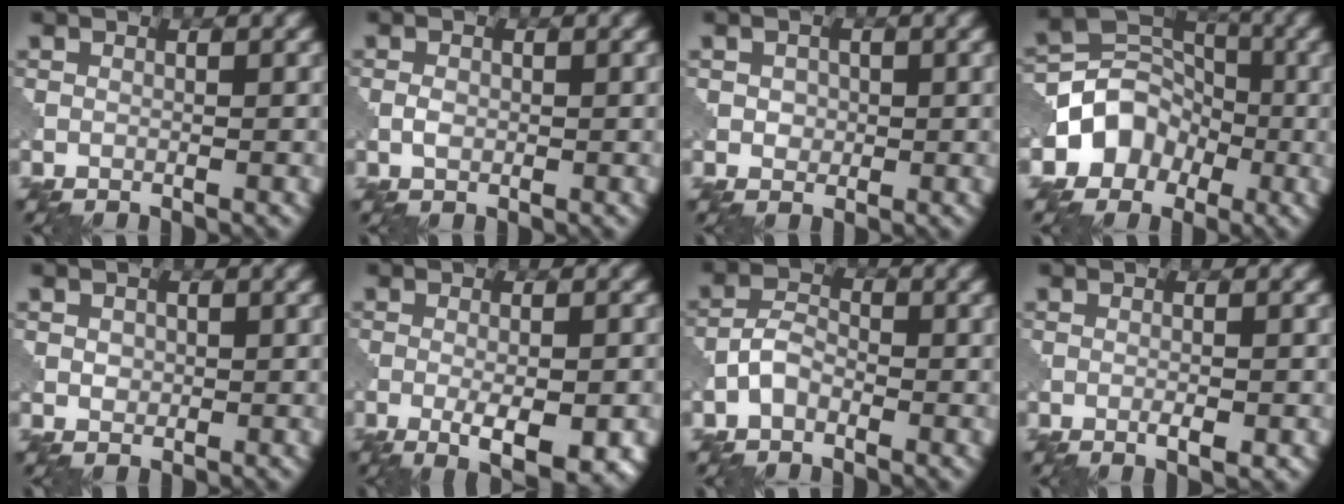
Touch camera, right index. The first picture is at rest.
{"total": 1.1, "force": [-0.2, 0.8, 0.8], "torque": [-0.017, 0.002, -0.007]}
{"total": 1.3, "force": [0.1, 1.2, 0.6], "torque": [-0.009, -0.001, 0.002]}
{"total": 5.1, "force": [-1.9, 4.3, 2.0], "torque": [-0.006, 0.013, -0.040]}
{"total": 1.0, "force": [0.2, 0.9, 0.4], "torque": [-0.007, 0.000, 0.003]}
{"total": 5.5, "force": [-2.1, 1.6, 4.9], "torque": [-0.080, -0.007, -0.030]}
{"total": 2.4, "force": [-1.2, 1.4, 1.5], "torque": [-0.028, 0.012, -0.031]}
{"total": 1.6, "force": [-0.7, 0.4, 1.4], "torque": [-0.023, -0.002, -0.011]}